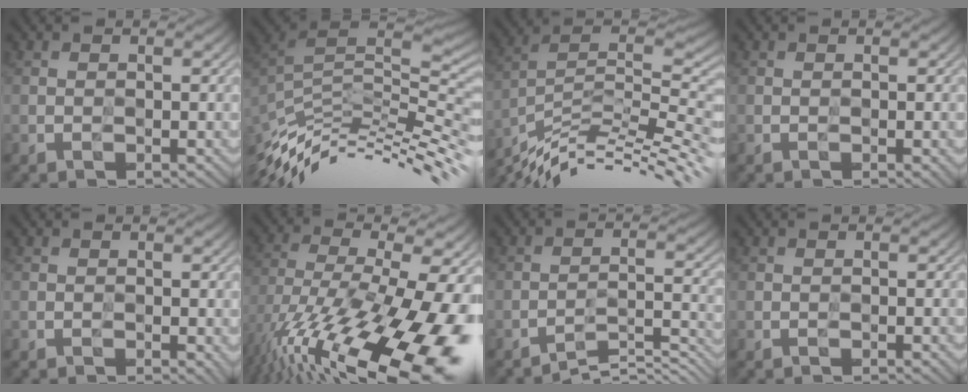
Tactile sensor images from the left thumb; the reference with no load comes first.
{"total": 11.0, "force": [-3.4, 2.8, 10.1], "torque": [-0.181, 0.013, -0.070]}
{"total": 12.2, "force": [-7.3, 3.4, 9.2], "torque": [-0.154, 0.013, -0.125]}
{"total": 2.1, "force": [-0.7, 0.9, 1.7], "torque": [-0.012, -0.003, -0.005]}
{"total": 2.3, "force": [-0.5, 1.2, 1.9], "torque": [-0.015, -0.006, 0.000]}
{"total": 18.6, "force": [-9.9, 5.4, 14.7], "torque": [-0.262, -0.024, -0.160]}
{"total": 4.7, "force": [-4.5, 0.4, 1.4], "torque": [-0.011, 0.004, -0.074]}
{"total": 0.8, "force": [-0.4, 0.3, 0.7], "torque": [-0.003, 0.001, -0.006]}